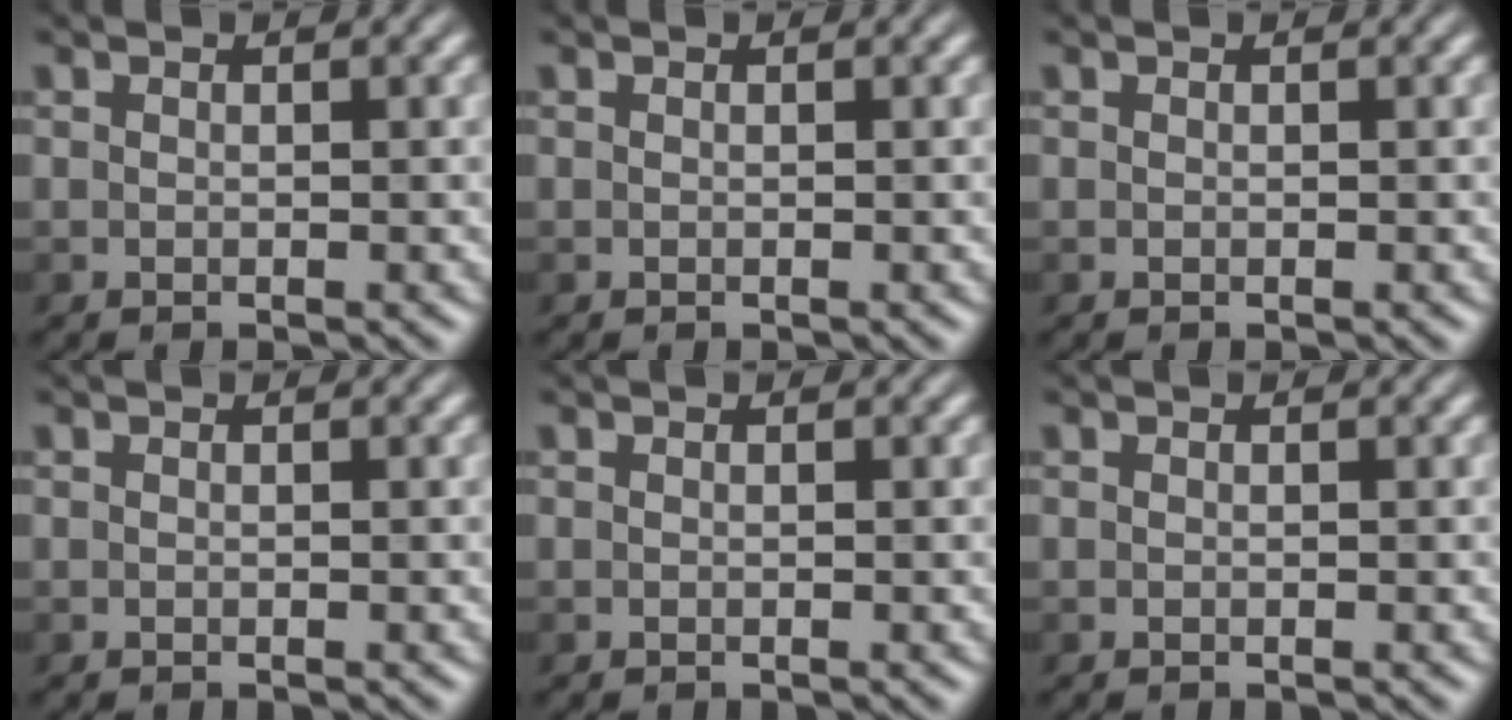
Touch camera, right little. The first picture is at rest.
{"total": 0.0}
{"total": 0.0}
{"total": 0.0}
{"total": 0.0}
{"total": 0.0}